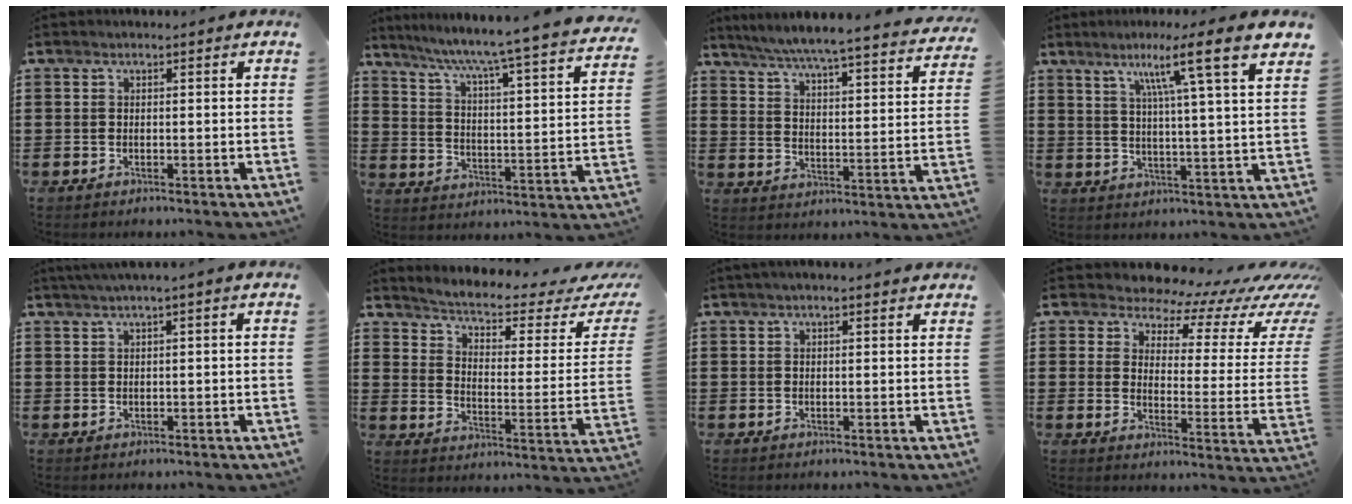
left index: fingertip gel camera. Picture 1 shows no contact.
{"total": 5.8, "force": [4.8, -1.3, 3.0], "torque": [-0.079, -0.054, 0.066]}
{"total": 5.3, "force": [5.0, -0.9, 1.6], "torque": [-0.056, -0.042, 0.079]}
{"total": 8.8, "force": [5.4, -0.9, 6.9], "torque": [-0.127, -0.027, 0.078]}
{"total": 1.2, "force": [0.4, -0.3, 1.1], "torque": [-0.017, -0.003, 0.009]}
{"total": 3.2, "force": [2.4, 0.2, 2.0], "torque": [-0.056, -0.026, 0.030]}
{"total": 1.3, "force": [0.9, 0.1, 0.9], "torque": [-0.018, 0.001, 0.017]}
{"total": 6.9, "force": [6.1, 2.6, 1.8], "torque": [-0.046, -0.050, 0.102]}